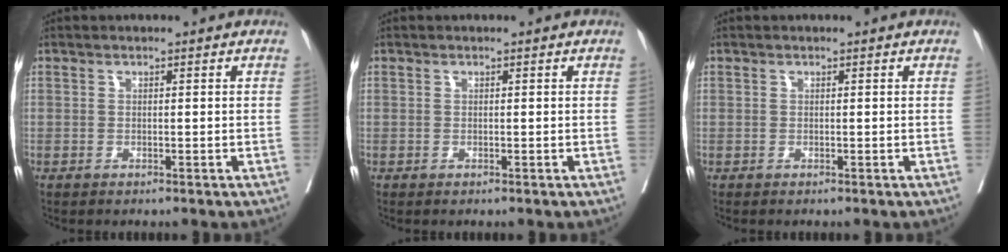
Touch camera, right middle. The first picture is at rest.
{"total": 0.0}
{"total": 0.0}